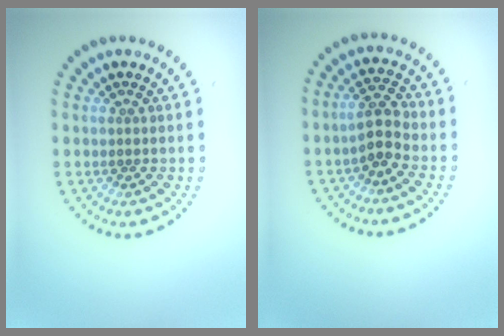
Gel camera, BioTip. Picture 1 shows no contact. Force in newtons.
{"total": 2.7, "press": 2.5, "slide": 0.9}